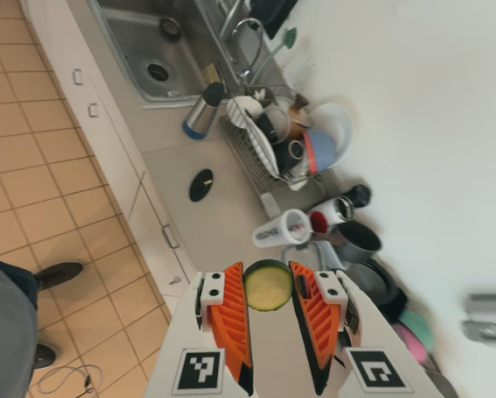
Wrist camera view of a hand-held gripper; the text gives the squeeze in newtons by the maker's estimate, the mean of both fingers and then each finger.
{"total": 8.4, "left": 8.6, "right": 8.3}